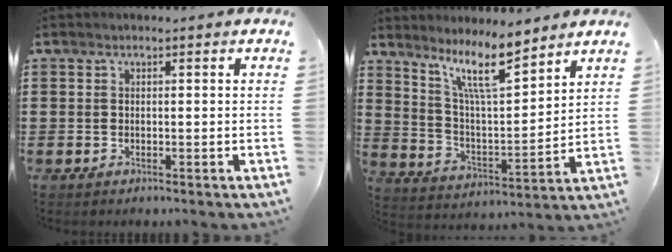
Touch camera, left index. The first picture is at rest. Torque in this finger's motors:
{"motor_torque": [2.14, 0.00, 0.45, 0.08]}